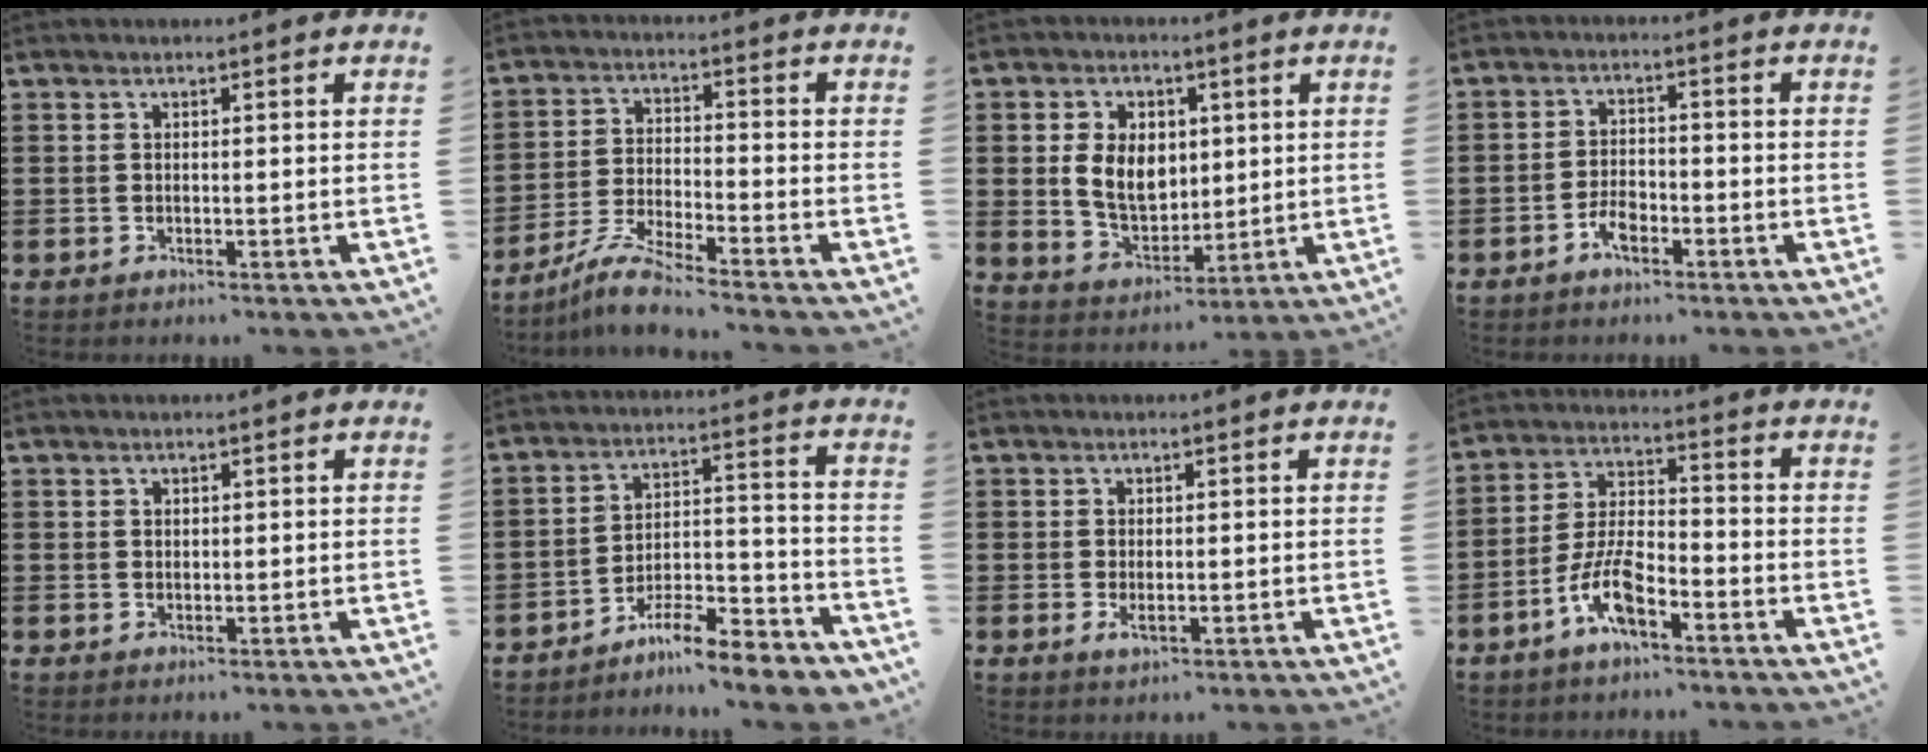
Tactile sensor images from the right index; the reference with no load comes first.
{"total": 6.4, "force": [-5.7, -0.1, 2.9], "torque": [-0.074, -0.012, -0.113]}
{"total": 7.7, "force": [1.1, 5.6, 5.3], "torque": [-0.113, 0.005, 0.014]}
{"total": 3.6, "force": [-2.2, 1.4, 2.5], "torque": [-0.059, -0.002, -0.045]}
{"total": 0.7, "force": [0.5, 0.5, 0.2], "torque": [-0.006, 0.002, 0.010]}
{"total": 8.1, "force": [-7.6, 0.8, 2.7], "torque": [-0.033, 0.021, -0.144]}
{"total": 1.5, "force": [-0.3, 0.5, 1.4], "torque": [-0.026, -0.003, -0.004]}
{"total": 7.9, "force": [-4.6, 2.7, 5.8], "torque": [-0.135, -0.003, -0.089]}